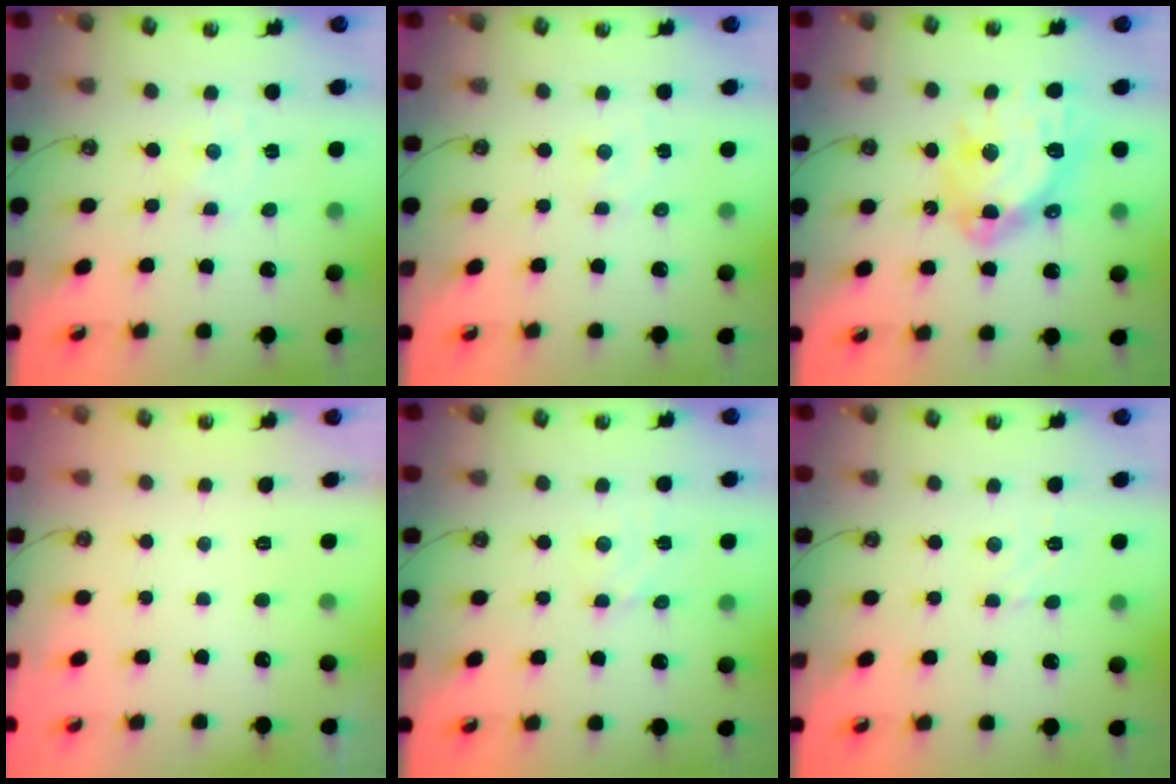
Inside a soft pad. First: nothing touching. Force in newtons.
{"total": 2.0, "press": 1.9, "slide": 0.3}
{"total": 17.3, "press": 17.1, "slide": 2.3}
{"total": 0.0}
{"total": 2.5, "press": 2.5, "slide": 0.3}
{"total": 1.8, "press": 1.7, "slide": 0.5}